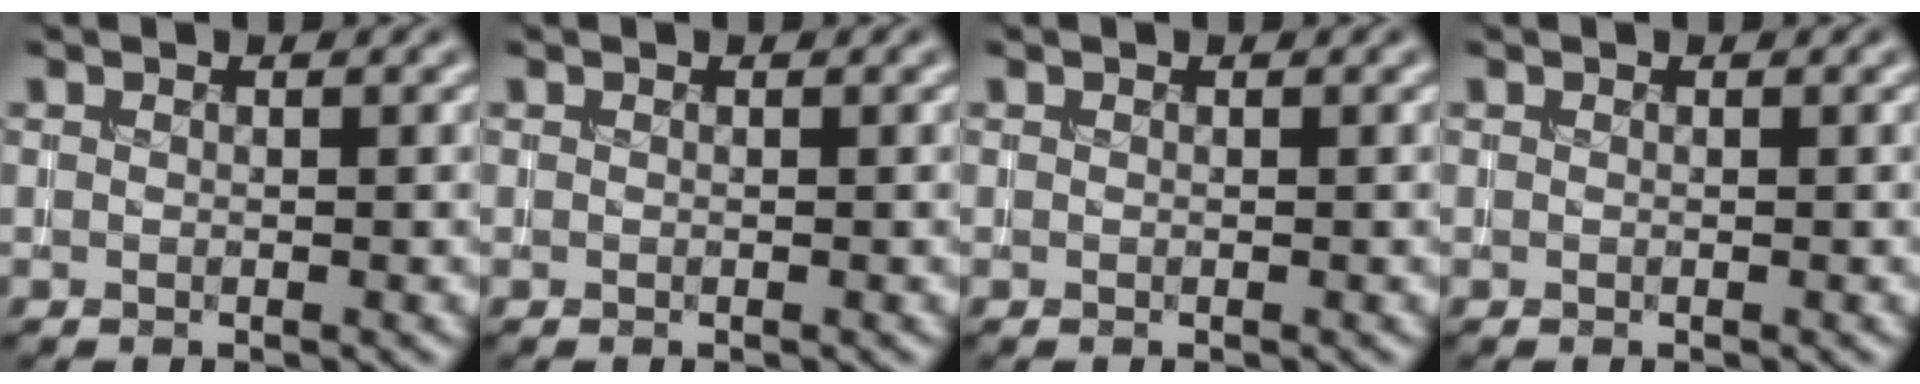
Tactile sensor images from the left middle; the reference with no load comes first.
{"total": 0.0}
{"total": 0.0}
{"total": 0.0}